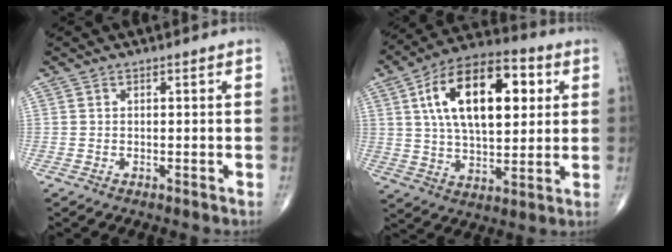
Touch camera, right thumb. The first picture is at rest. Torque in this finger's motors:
{"motor_torque": [-0.71, 1.73, 1.64, 1.13, 0.16]}